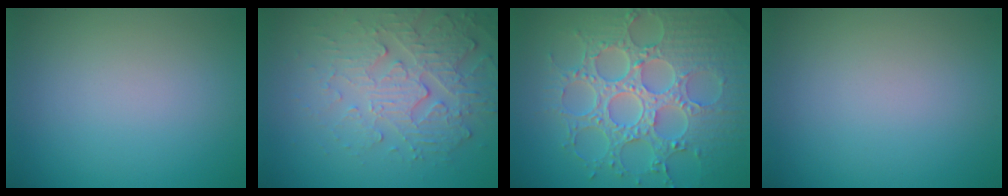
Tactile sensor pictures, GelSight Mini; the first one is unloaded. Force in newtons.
{"total": 4.3, "press": 4.1, "slide": 1.3}
{"total": 8.7, "press": 6.5, "slide": 5.8}
{"total": 0.0}